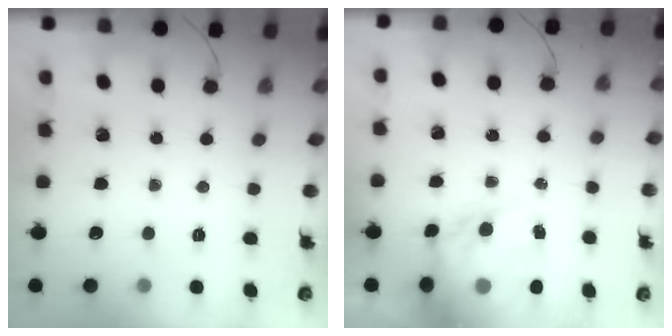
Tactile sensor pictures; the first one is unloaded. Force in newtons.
{"total": 14.3, "press": 13.6, "slide": 4.2}